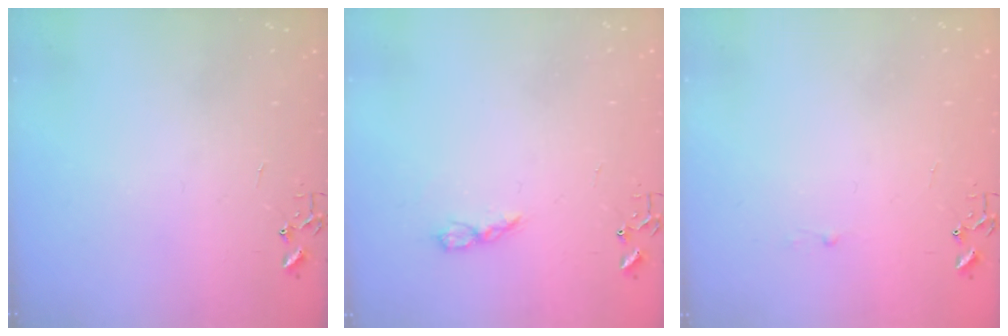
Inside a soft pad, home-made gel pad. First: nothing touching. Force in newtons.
{"total": 5.0, "press": 5.0, "slide": 0.6}
{"total": 1.8, "press": 1.8, "slide": 0.2}